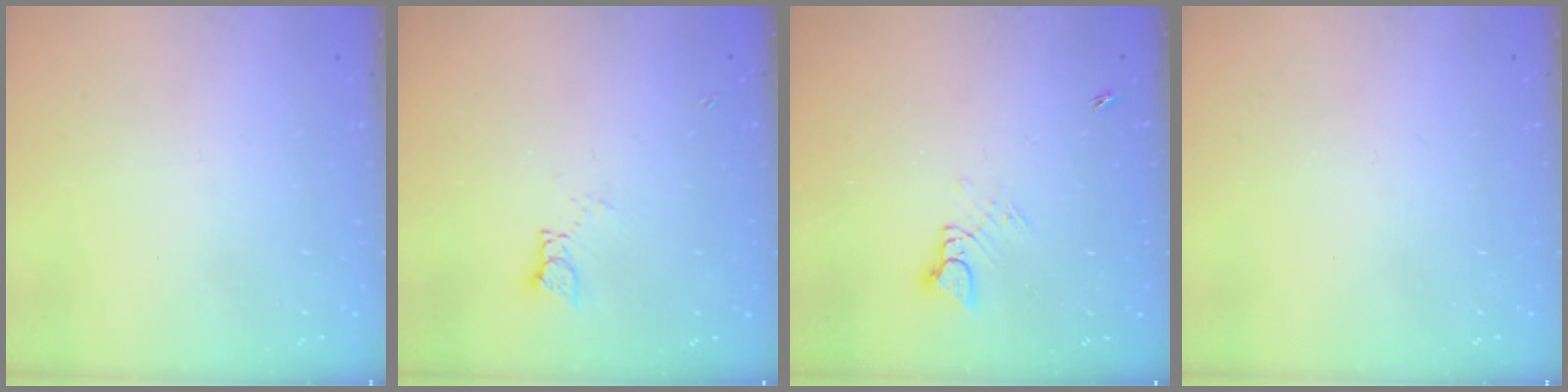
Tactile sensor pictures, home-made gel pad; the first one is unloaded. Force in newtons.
{"total": 3.5, "press": 3.4, "slide": 0.4}
{"total": 3.4, "press": 3.4, "slide": 0.3}
{"total": 0.0}